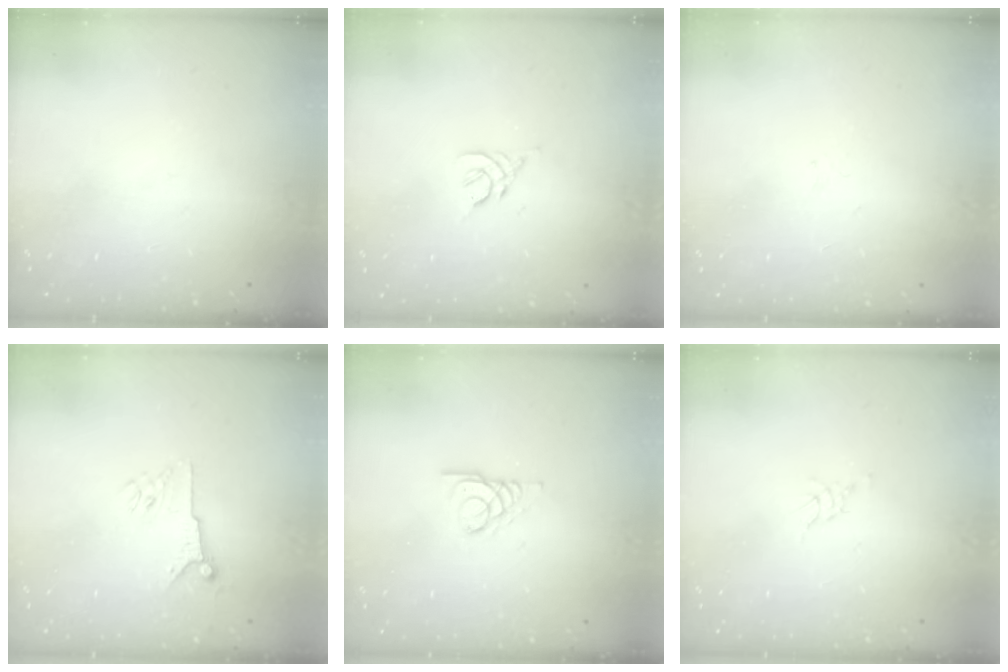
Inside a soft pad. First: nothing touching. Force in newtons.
{"total": 2.5, "press": 2.4, "slide": 0.7}
{"total": 1.3, "press": 1.2, "slide": 0.5}
{"total": 5.6, "press": 5.6, "slide": 0.8}
{"total": 3.4, "press": 3.4, "slide": 0.3}
{"total": 1.4, "press": 1.4, "slide": 0.2}